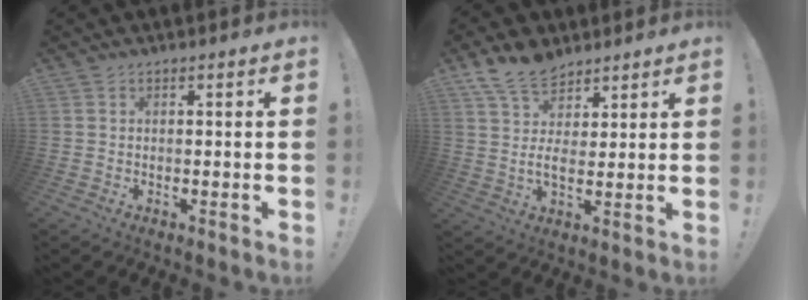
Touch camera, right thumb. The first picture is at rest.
{"total": 9.7, "force": [5.9, 5.2, 5.7], "torque": [-0.108, -0.024, 0.116]}